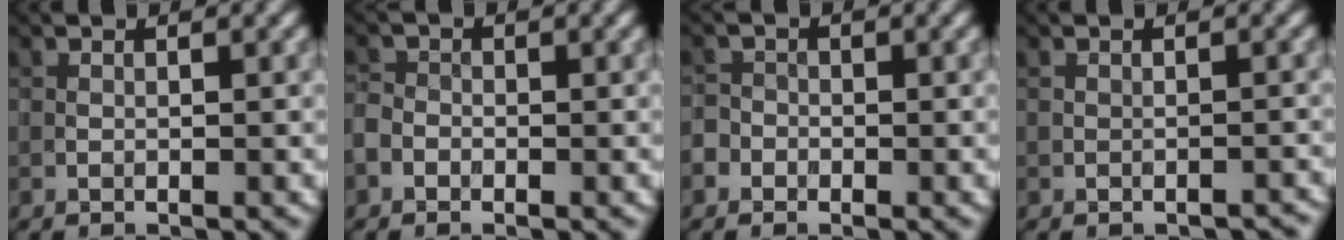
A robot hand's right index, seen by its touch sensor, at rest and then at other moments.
{"total": 1.4, "force": [-0.7, 1.1, 0.4], "torque": [0.000, 0.001, -0.020]}
{"total": 1.9, "force": [-1.0, 1.5, 0.2], "torque": [0.012, 0.006, -0.024]}
{"total": 1.0, "force": [-1.0, 0.3, 0.1], "torque": [0.003, 0.004, -0.013]}